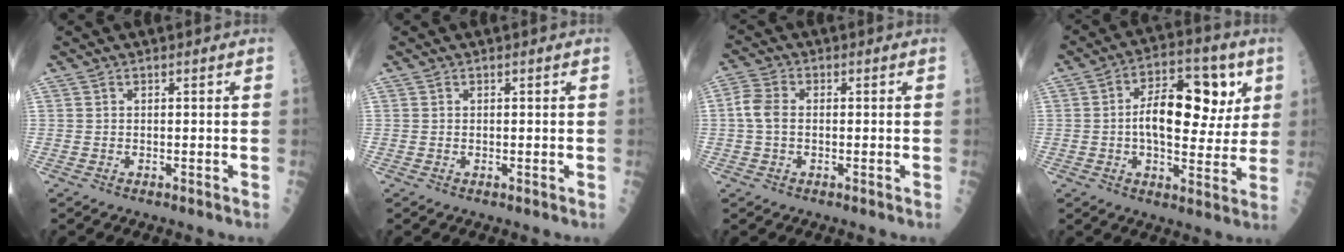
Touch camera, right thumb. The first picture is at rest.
{"total": 0.0}
{"total": 4.7, "force": [-0.1, 3.0, 3.6], "torque": [-0.079, 0.013, -0.010]}
{"total": 15.9, "force": [2.7, 8.5, 13.2], "torque": [-0.165, 0.012, 0.037]}